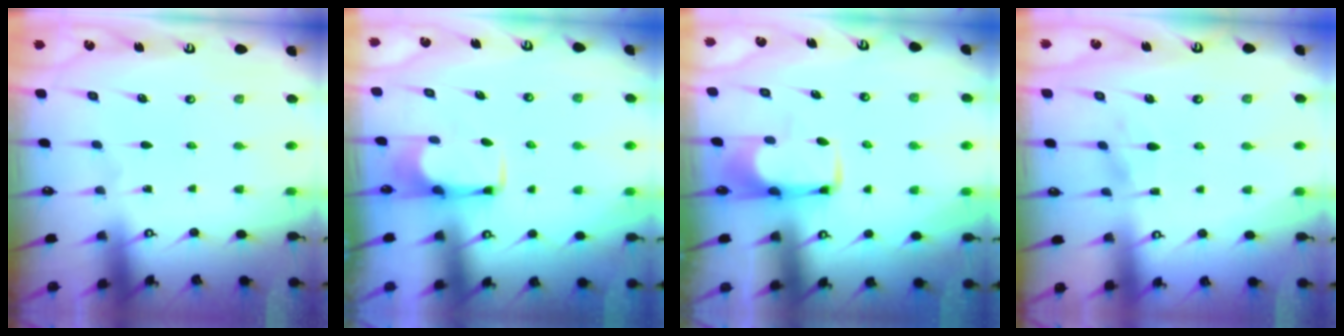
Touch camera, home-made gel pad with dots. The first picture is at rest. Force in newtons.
{"total": 3.0, "press": 2.9, "slide": 0.5}
{"total": 1.9, "press": 1.9, "slide": 0.4}
{"total": 1.1, "press": 0.6, "slide": 0.9}